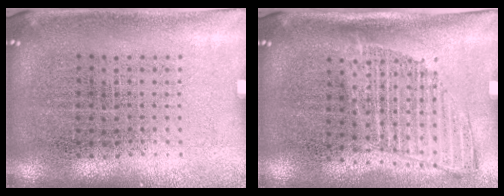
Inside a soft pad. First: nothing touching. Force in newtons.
{"total": 1.3, "press": 1.1, "slide": 0.7}